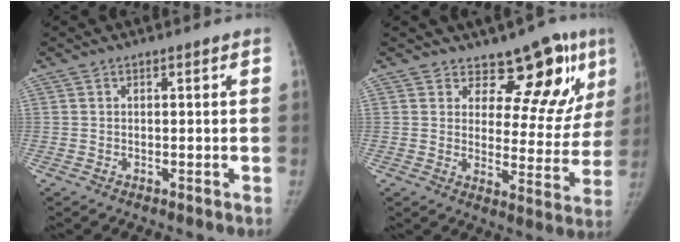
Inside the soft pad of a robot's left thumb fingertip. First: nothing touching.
{"total": 13.8, "force": [9.0, 7.0, 7.7], "torque": [-0.036, -0.059, 0.114]}